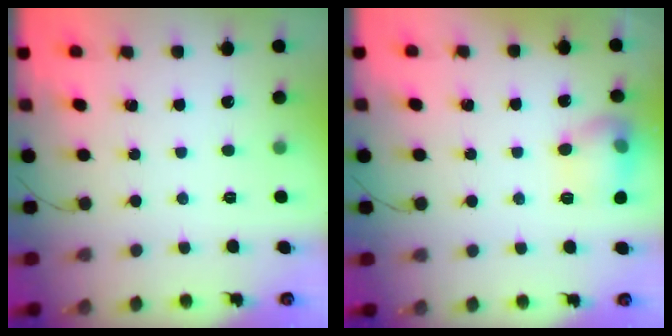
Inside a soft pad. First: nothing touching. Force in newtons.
{"total": 12.0, "press": 12.0, "slide": 1.0}